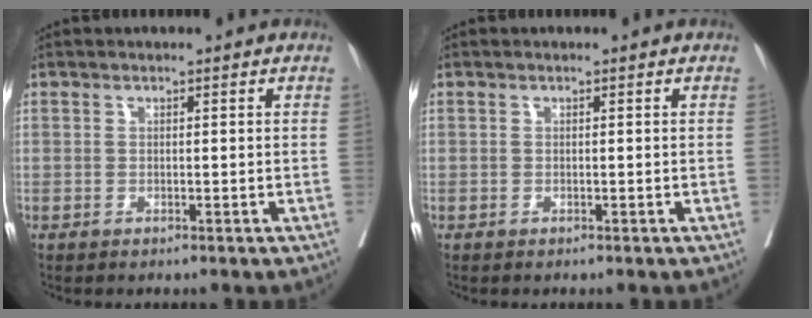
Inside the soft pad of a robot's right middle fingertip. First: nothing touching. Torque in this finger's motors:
{"motor_torque": [-0.30, -0.11, -0.29, -0.16]}